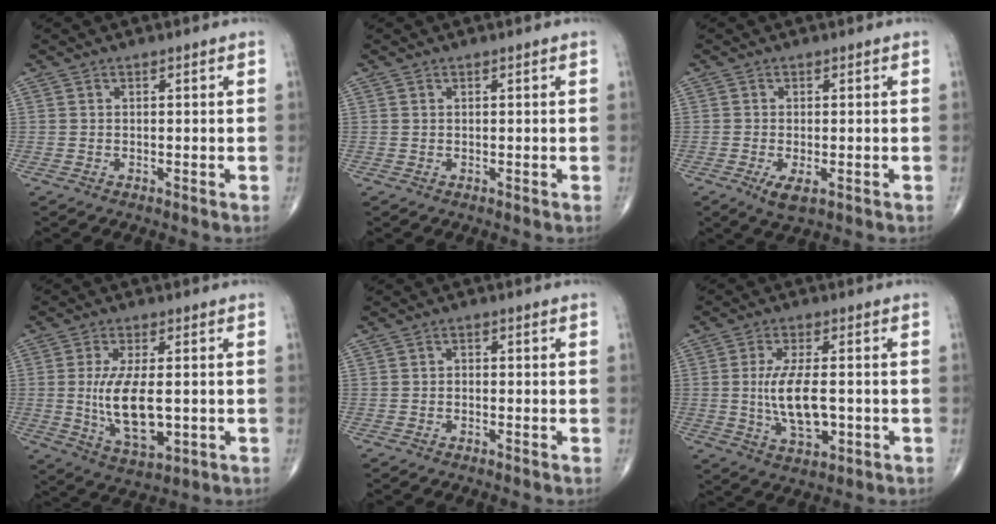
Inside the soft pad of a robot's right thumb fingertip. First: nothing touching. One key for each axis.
{"total": 0.0}
{"total": 3.5, "fx": -1.4, "fy": 1.4, "fz": 2.9, "tx": -0.054, "ty": -0.008, "tz": -0.022}
{"total": 11.7, "fx": -0.8, "fy": 5.2, "fz": 10.5, "tx": -0.190, "ty": -0.018, "tz": -0.003}
{"total": 0.9, "fx": -0.4, "fy": 0.7, "fz": 0.4, "tx": 0.002, "ty": 0.003, "tz": -0.011}
{"total": 9.7, "fx": -0.7, "fy": 4.3, "fz": 8.7, "tx": -0.159, "ty": -0.006, "tz": -0.008}